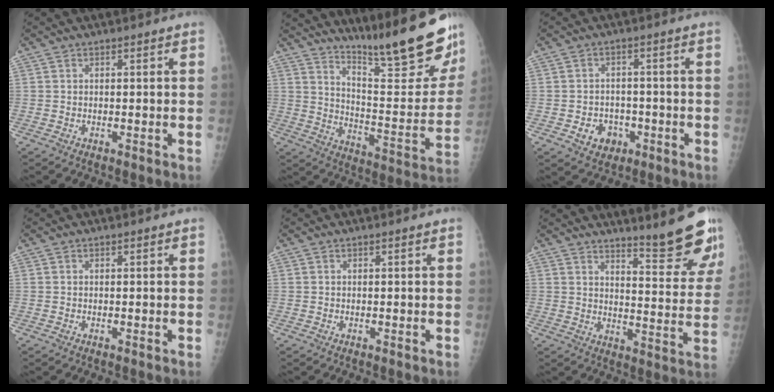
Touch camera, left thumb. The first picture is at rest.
{"total": 21.7, "force": [17.8, 2.4, 12.2], "torque": [-0.154, -0.140, 0.261]}
{"total": 5.5, "force": [-2.2, 4.6, 2.2], "torque": [-0.011, 0.015, -0.026]}
{"total": 0.0}
{"total": 0.0}
{"total": 14.6, "force": [11.9, 2.1, 8.2], "torque": [-0.079, -0.099, 0.156]}